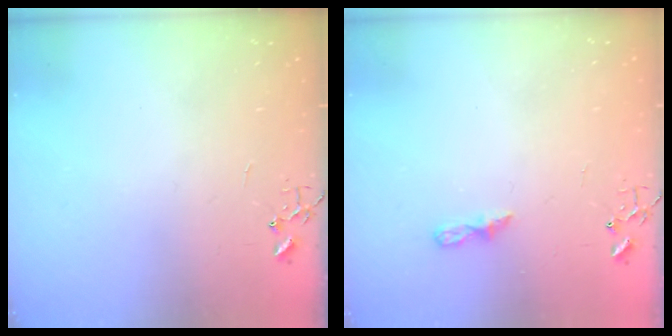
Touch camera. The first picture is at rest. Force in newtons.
{"total": 5.3, "press": 5.3, "slide": 0.6}